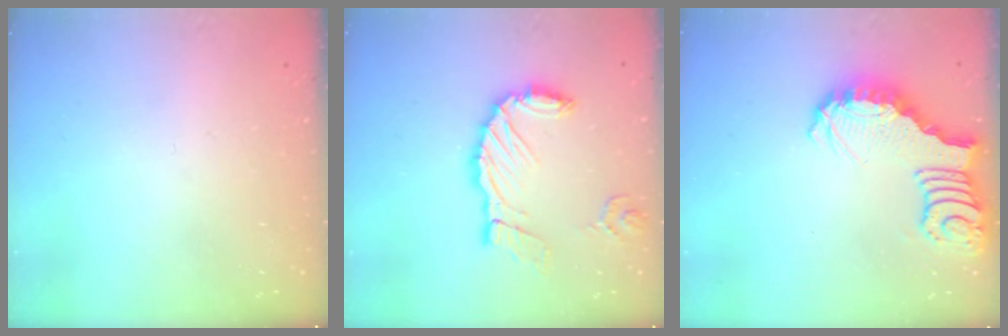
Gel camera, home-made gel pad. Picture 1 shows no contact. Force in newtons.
{"total": 13.3, "press": 13.2, "slide": 1.6}
{"total": 4.0, "press": 4.0, "slide": 0.6}